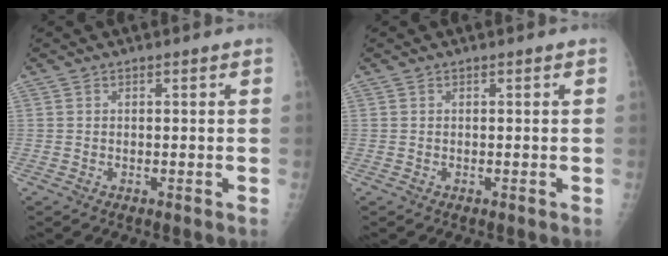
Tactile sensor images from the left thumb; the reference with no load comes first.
{"total": 0.0}